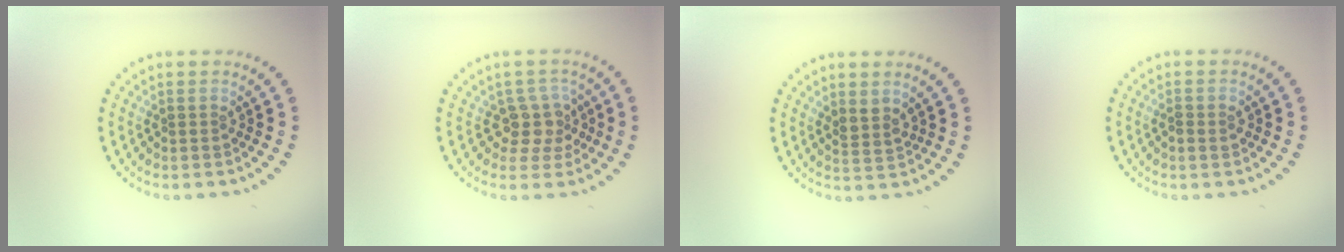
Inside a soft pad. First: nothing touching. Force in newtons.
{"total": 2.9, "press": 2.4, "slide": 1.7}
{"total": 1.6, "press": 1.3, "slide": 0.9}
{"total": 1.1, "press": 1.1, "slide": 0.1}